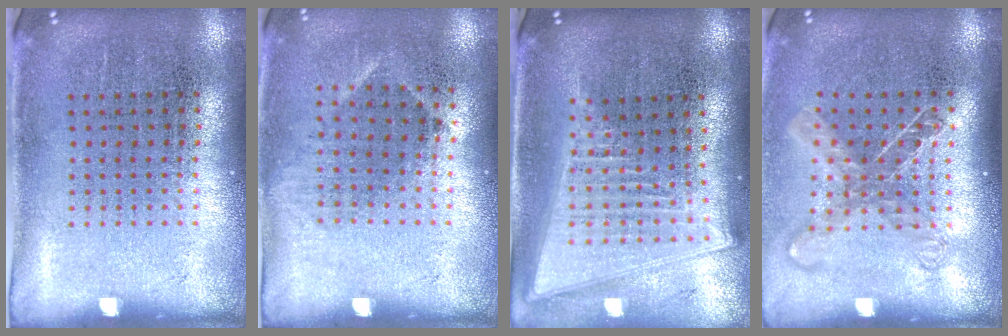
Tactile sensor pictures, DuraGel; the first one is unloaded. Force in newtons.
{"total": 1.1, "press": 0.9, "slide": 0.7}
{"total": 2.0, "press": 1.7, "slide": 1.2}
{"total": 1.5, "press": 1.2, "slide": 0.8}